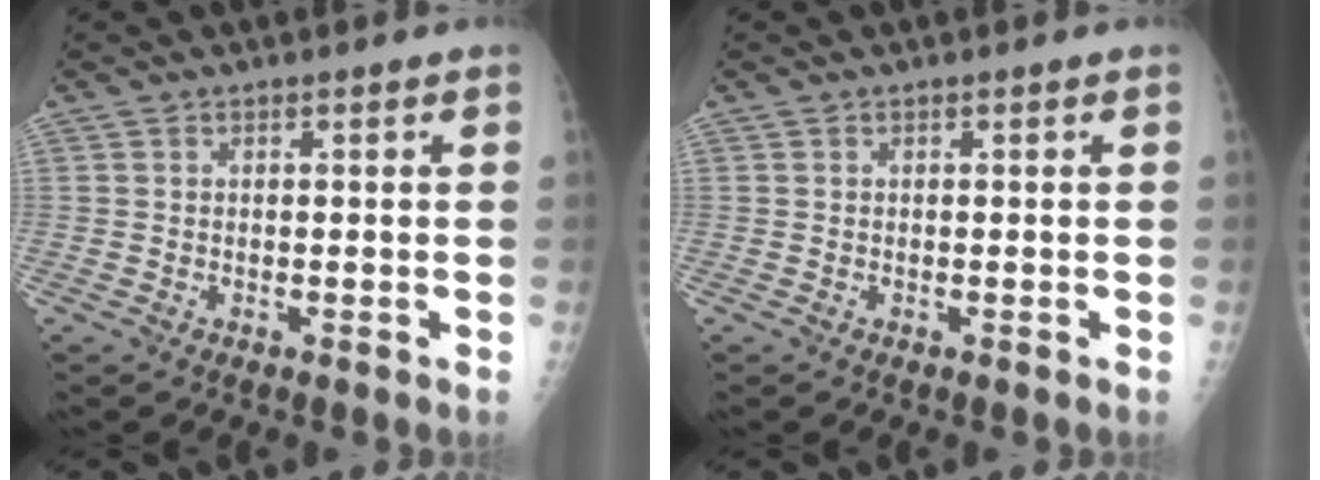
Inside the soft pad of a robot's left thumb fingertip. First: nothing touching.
{"total": 0.0}